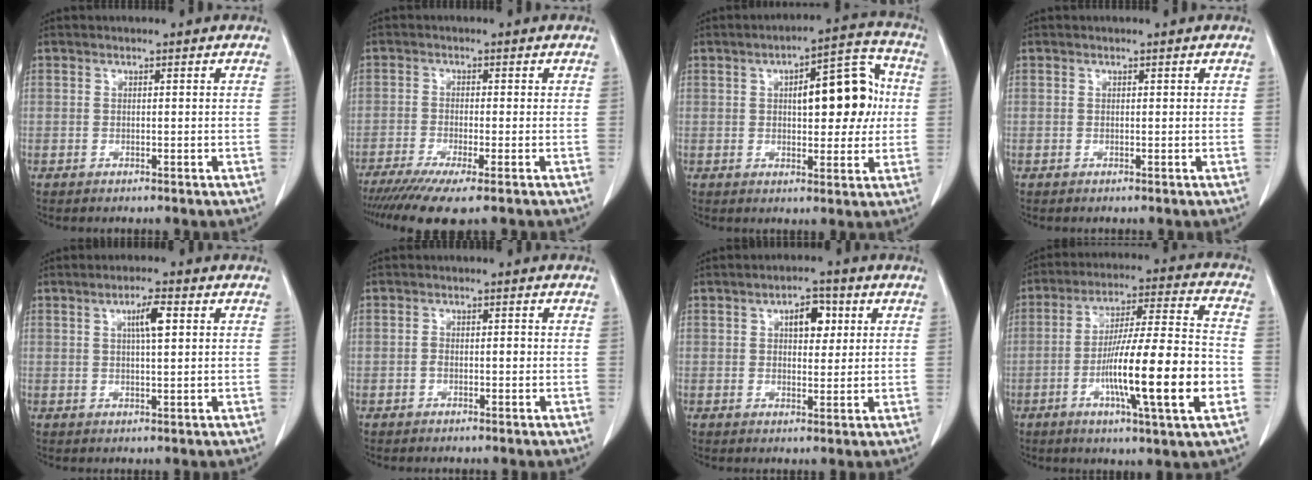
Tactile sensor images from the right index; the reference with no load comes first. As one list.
[{"total": 8.1, "force": [-5.9, 0.4, 5.6], "torque": [-0.085, -0.019, -0.098]}, {"total": 11.8, "force": [1.6, 4.4, 10.8], "torque": [-0.138, 0.032, 0.025]}, {"total": 0.0}, {"total": 4.1, "force": [1.4, 0.6, 3.8], "torque": [-0.065, 0.003, 0.022]}, {"total": 1.5, "force": [-0.4, 0.9, 1.2], "torque": [-0.019, 0.006, -0.005]}, {"total": 4.7, "force": [1.7, 2.2, 3.8], "torque": [-0.057, 0.008, 0.024]}, {"total": 18.1, "force": [-5.0, 0.6, 17.4], "torque": [-0.289, -0.006, -0.083]}]